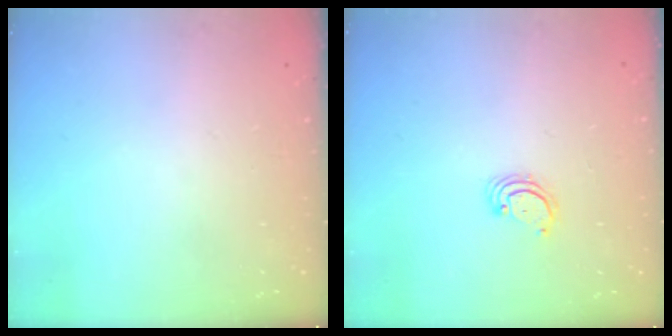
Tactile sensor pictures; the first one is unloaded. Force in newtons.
{"total": 2.8, "press": 2.8, "slide": 0.2}